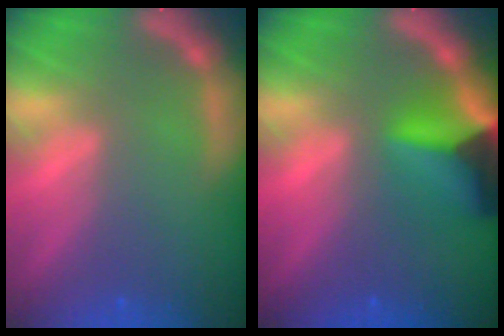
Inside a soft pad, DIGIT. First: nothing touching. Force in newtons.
{"total": 7.9}